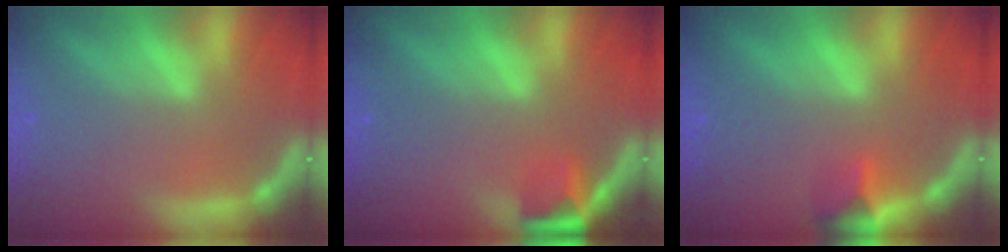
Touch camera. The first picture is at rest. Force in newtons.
{"total": 2.9}
{"total": 2.4}